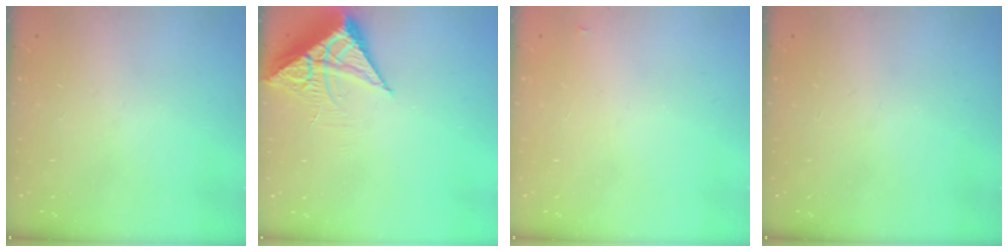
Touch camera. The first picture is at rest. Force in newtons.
{"total": 7.7, "press": 7.7, "slide": 0.5}
{"total": 2.8, "press": 2.8, "slide": 0.4}
{"total": 0.0}